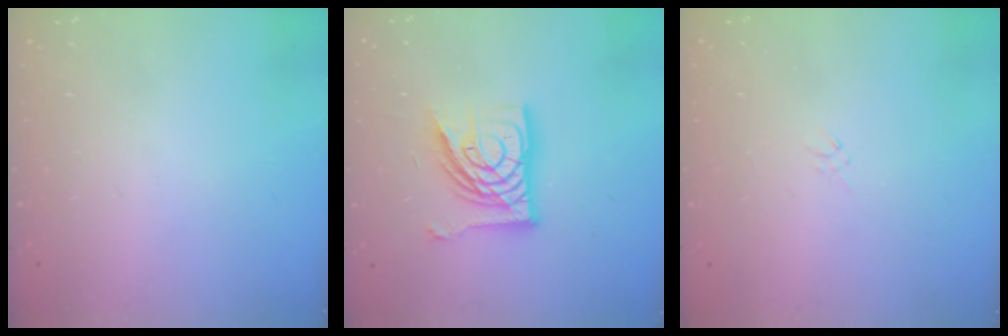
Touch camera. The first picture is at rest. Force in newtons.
{"total": 17.3, "press": 17.3, "slide": 1.7}
{"total": 0.9, "press": 0.8, "slide": 0.4}